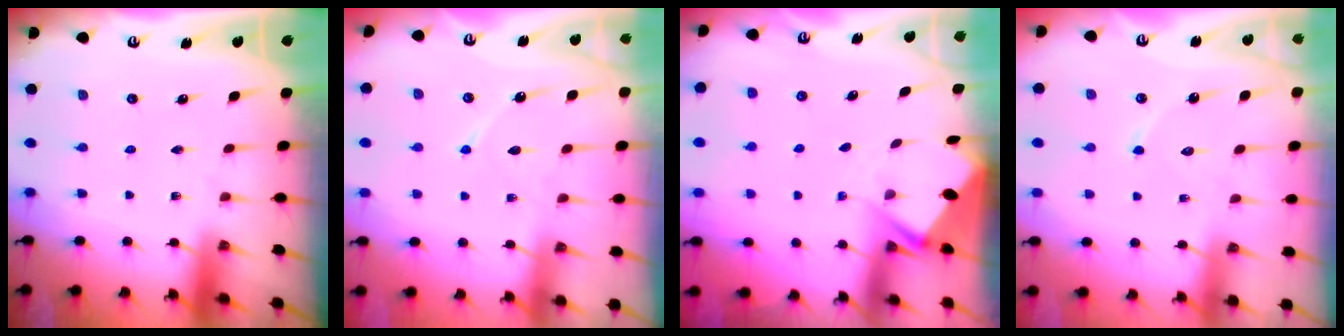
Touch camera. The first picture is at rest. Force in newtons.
{"total": 7.8, "press": 7.7, "slide": 0.7}
{"total": 2.9, "press": 2.8, "slide": 0.4}
{"total": 6.9, "press": 6.9, "slide": 0.5}